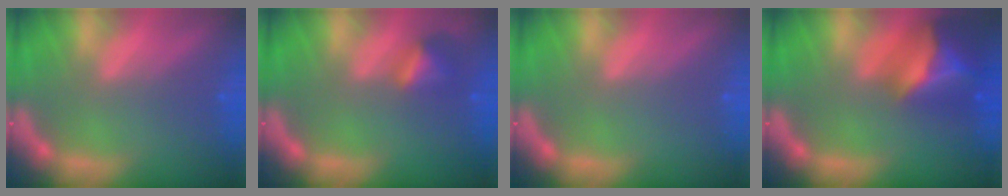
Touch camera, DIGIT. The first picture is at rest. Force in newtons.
{"total": 2.4}
{"total": 0.0}
{"total": 8.4}